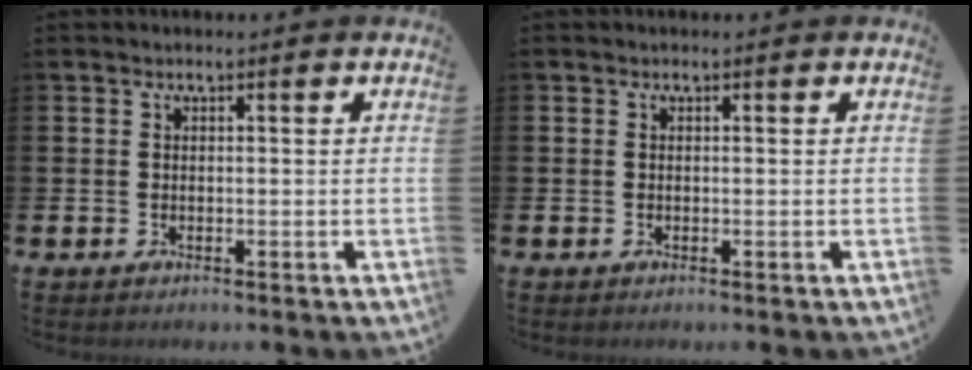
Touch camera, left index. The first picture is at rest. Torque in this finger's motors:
{"motor_torque": [-0.04, -0.03, 0.04, 0.02]}